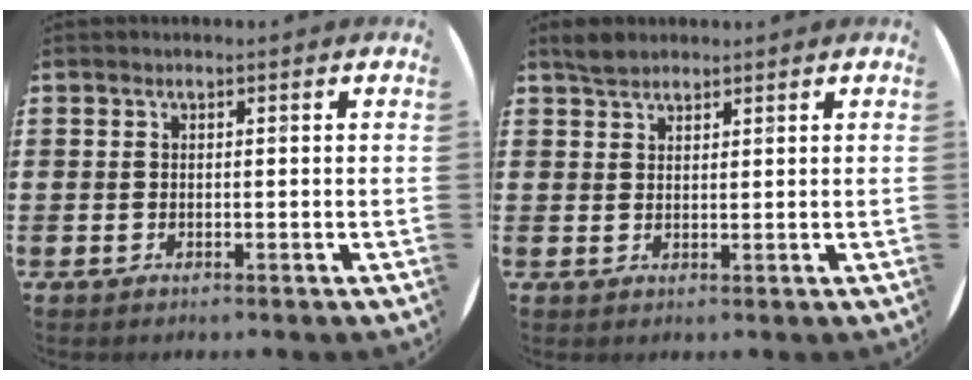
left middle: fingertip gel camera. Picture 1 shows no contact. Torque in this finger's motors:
{"motor_torque": [0.26, -0.22, 0.01, 0.00]}